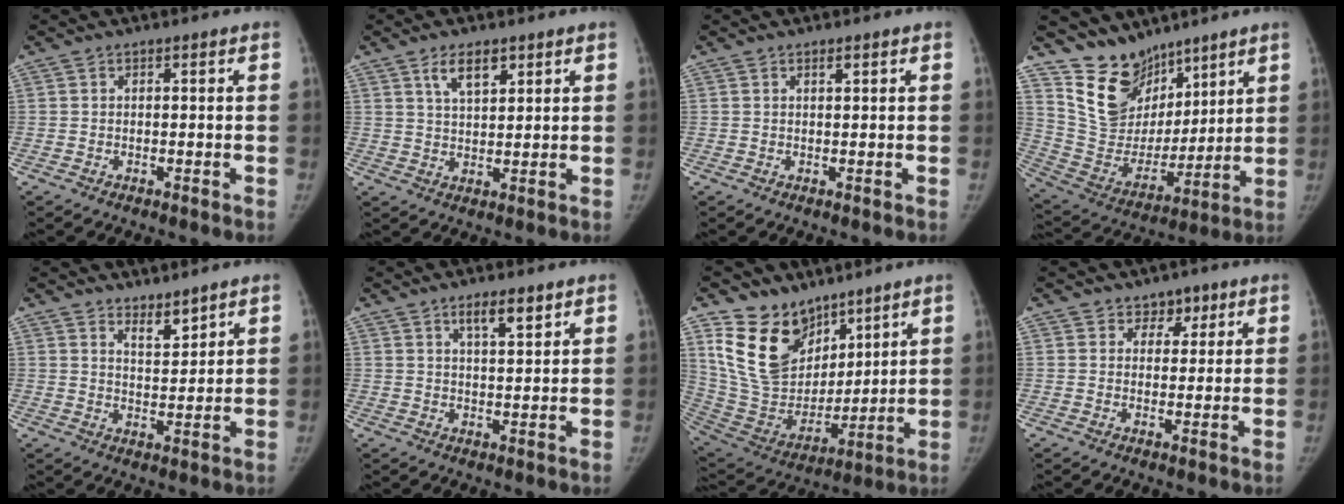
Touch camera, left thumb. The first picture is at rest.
{"total": 5.3, "force": [3.1, 2.3, 3.7], "torque": [-0.051, -0.018, 0.057]}
{"total": 0.8, "force": [0.6, 0.2, 0.6], "torque": [-0.008, -0.003, 0.009]}
{"total": 15.2, "force": [11.5, 9.2, 3.9], "torque": [-0.025, -0.077, 0.229]}
{"total": 4.3, "force": [3.6, 1.4, 1.8], "torque": [-0.016, -0.034, 0.064]}
{"total": 5.0, "force": [3.2, 1.4, 3.6], "torque": [-0.049, -0.022, 0.054]}
{"total": 18.2, "force": [11.4, 11.9, 7.7], "torque": [-0.097, -0.067, 0.236]}
{"total": 3.6, "force": [2.2, 2.7, 0.9], "torque": [0.022, -0.010, 0.028]}